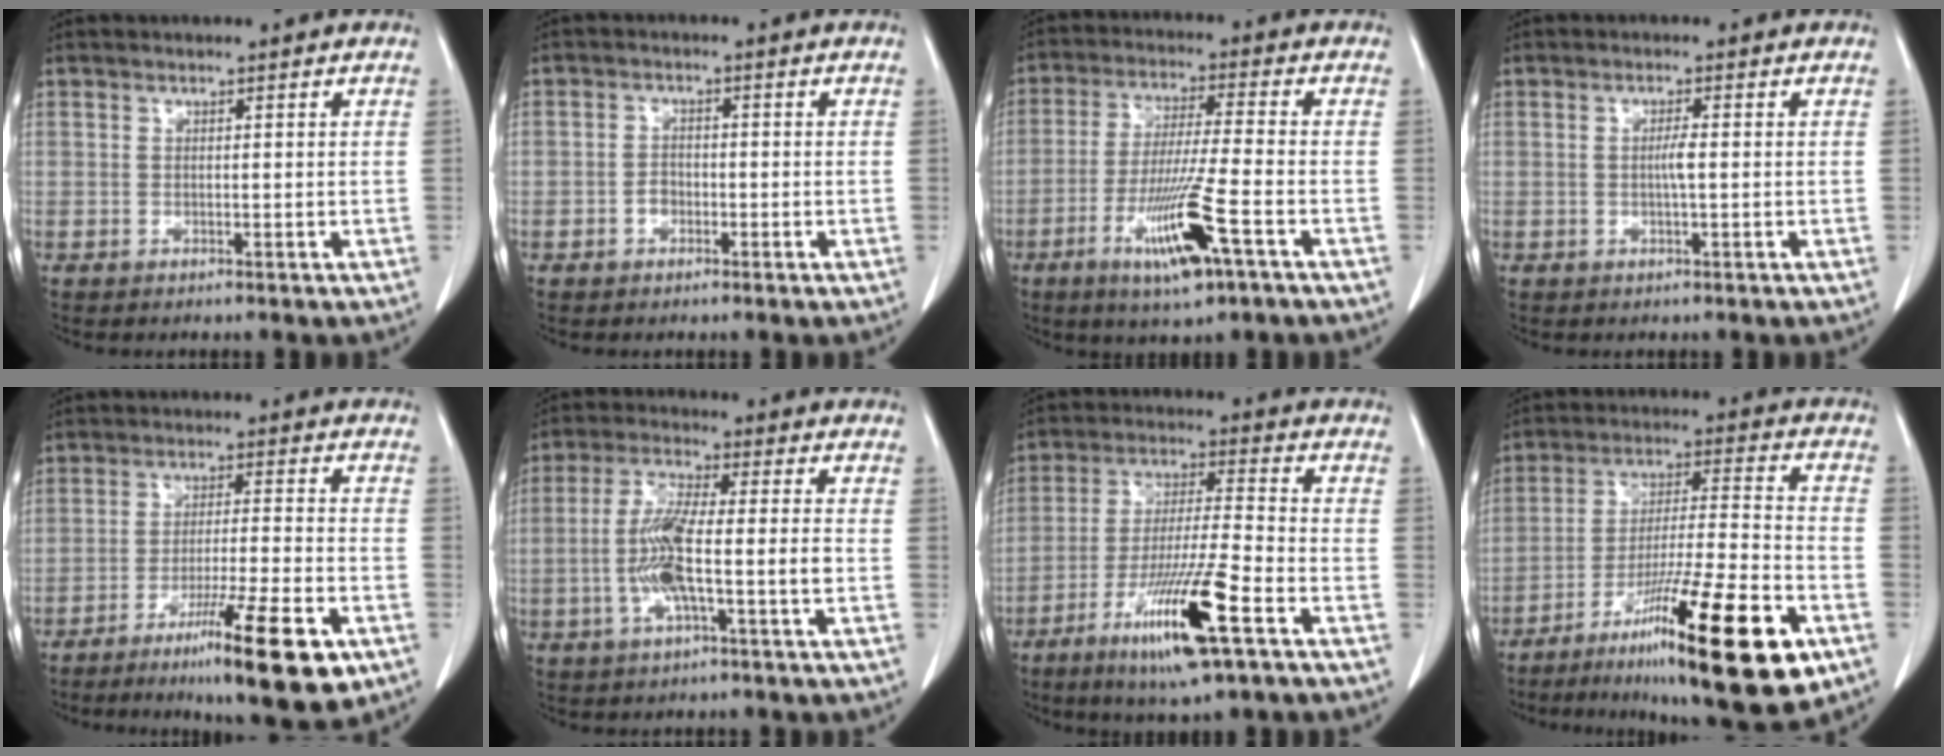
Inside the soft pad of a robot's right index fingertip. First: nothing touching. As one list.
[{"total": 2.0, "force": [-0.9, 1.5, 0.9], "torque": [-0.011, 0.008, -0.017]}, {"total": 11.7, "force": [-5.4, 0.2, 10.4], "torque": [-0.200, -0.023, -0.097]}, {"total": 1.8, "force": [-0.1, 0.0, 1.8], "torque": [-0.034, 0.000, -0.002]}, {"total": 14.0, "force": [-7.9, 0.7, 11.6], "torque": [-0.170, -0.026, -0.122]}, {"total": 9.2, "force": [-2.0, 0.8, 8.9], "torque": [-0.181, 0.008, -0.042]}, {"total": 14.7, "force": [-7.4, 0.6, 12.7], "torque": [-0.243, -0.029, -0.131]}, {"total": 22.1, "force": [-11.8, 1.9, 18.6], "torque": [-0.272, -0.031, -0.193]}]